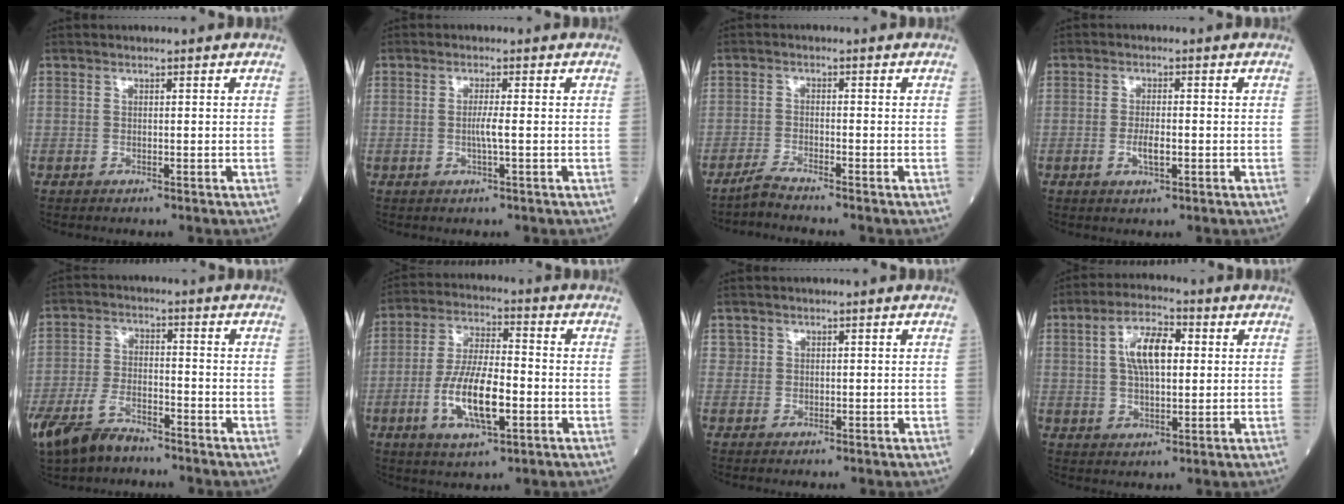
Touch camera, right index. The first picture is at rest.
{"total": 2.1, "force": [-0.3, -0.3, 2.1], "torque": [-0.040, -0.002, -0.006]}
{"total": 2.5, "force": [-2.4, -0.8, 0.6], "torque": [-0.022, -0.012, -0.049]}
{"total": 3.1, "force": [-0.9, 0.8, 2.8], "torque": [-0.058, -0.001, -0.014]}
{"total": 9.5, "force": [-7.2, 3.7, 5.1], "torque": [-0.106, -0.020, -0.135]}
{"total": 11.3, "force": [-3.1, 3.4, 10.4], "torque": [-0.207, -0.002, -0.057]}
{"total": 0.7, "force": [0.3, 0.6, 0.0], "torque": [0.007, 0.005, 0.007]}
{"total": 8.4, "force": [1.8, 3.3, 7.5], "torque": [-0.143, 0.017, 0.031]}